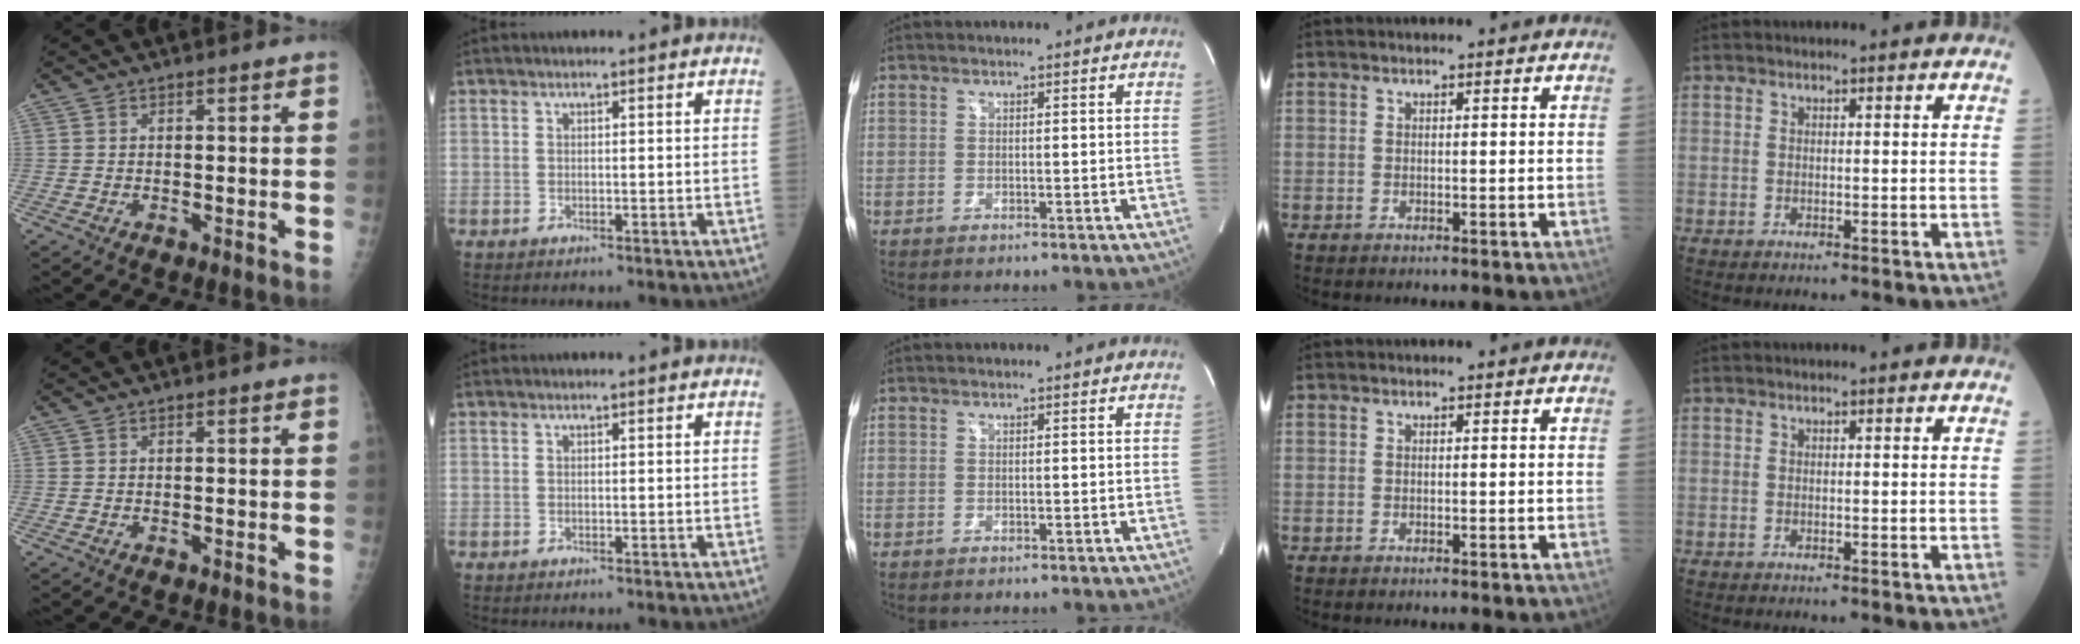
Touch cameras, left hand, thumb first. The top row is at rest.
{}